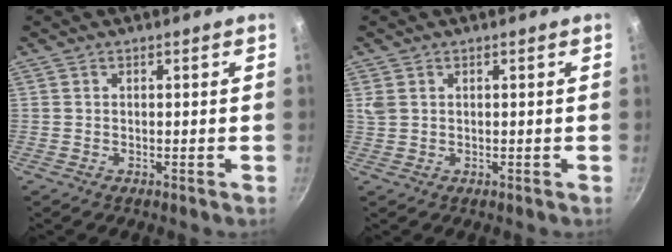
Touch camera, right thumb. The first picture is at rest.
{"total": 1.8, "force": [0.7, 1.3, 1.0], "torque": [-0.020, 0.003, 0.017]}